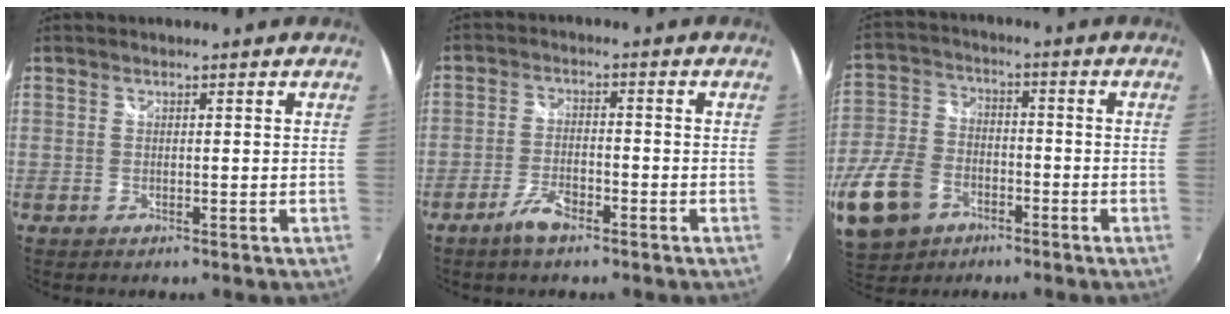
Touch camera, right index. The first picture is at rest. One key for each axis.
{"total": 5.1, "fx": -3.6, "fy": 1.6, "fz": 3.2, "tx": -0.077, "ty": -0.002, "tz": -0.067}
{"total": 16.3, "fx": -7.8, "fy": 11.2, "fz": 8.8, "tx": -0.232, "ty": -0.005, "tz": -0.143}